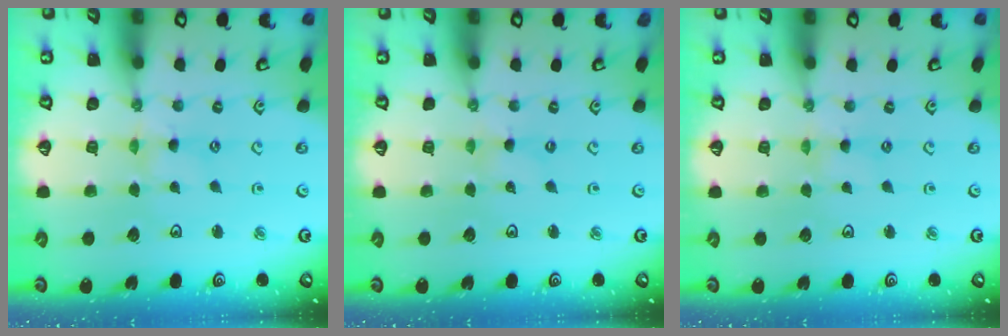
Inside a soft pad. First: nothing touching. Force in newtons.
{"total": 0.0}
{"total": 0.0}